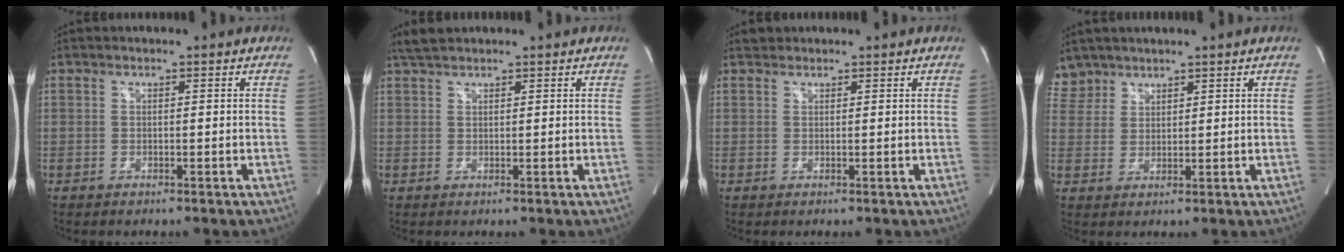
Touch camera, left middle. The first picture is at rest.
{"total": 2.8, "force": [2.5, 0.6, 1.1], "torque": [-0.028, 0.014, 0.049]}
{"total": 1.1, "force": [1.1, -0.2, 0.1], "torque": [-0.010, 0.009, 0.027]}
{"total": 4.2, "force": [3.6, 2.1, -0.5], "torque": [0.014, 0.009, 0.075]}